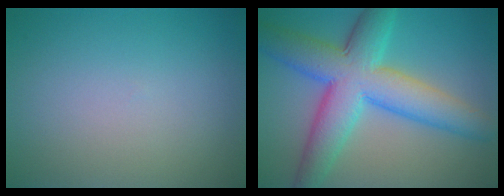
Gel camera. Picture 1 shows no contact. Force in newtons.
{"total": 9.7, "press": 9.7, "slide": 0.1}